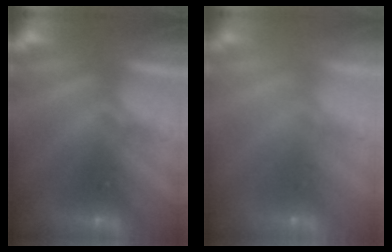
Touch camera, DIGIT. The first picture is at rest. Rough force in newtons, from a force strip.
{"total": 6.8}